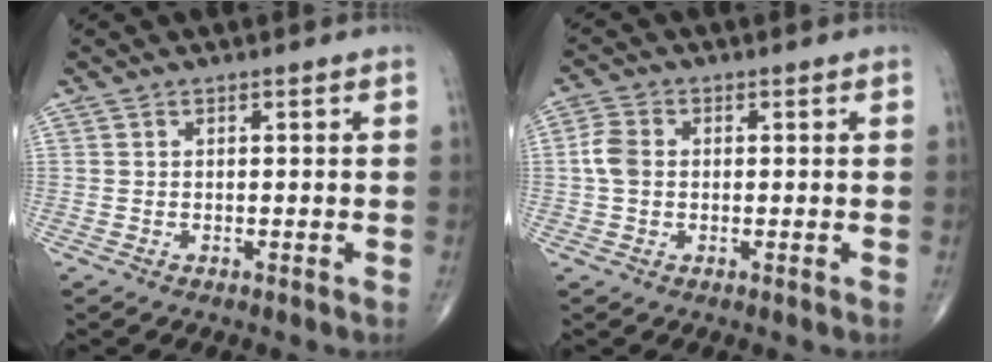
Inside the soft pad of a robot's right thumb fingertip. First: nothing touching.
{"total": 4.2, "force": [0.0, 3.1, 2.8], "torque": [-0.061, 0.010, -0.005]}